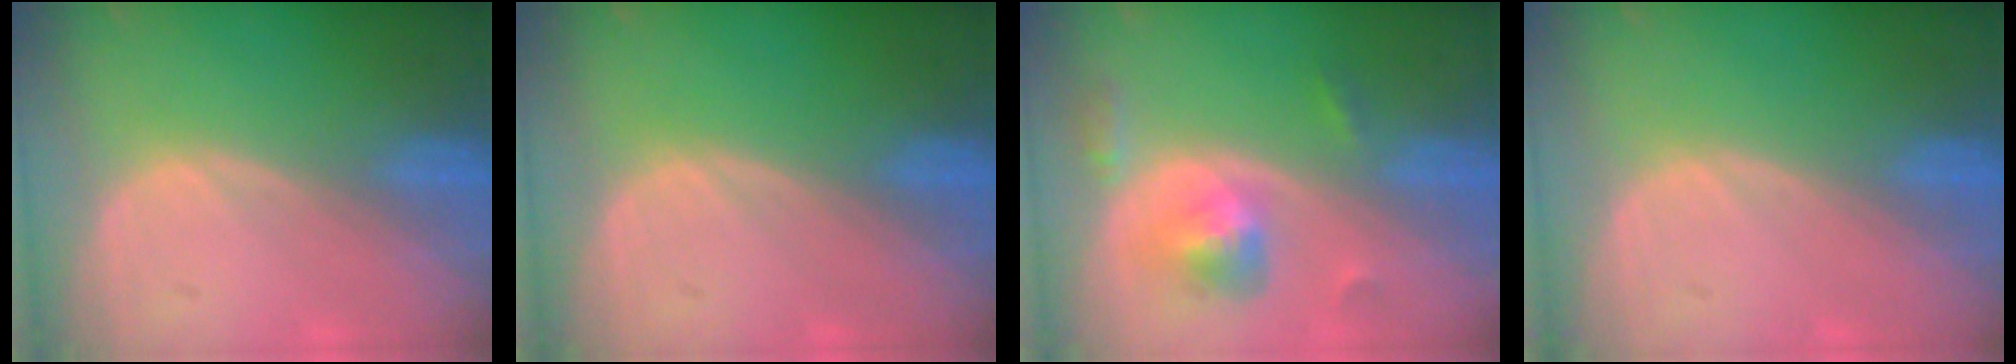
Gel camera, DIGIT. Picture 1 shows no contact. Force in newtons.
{"total": 0.0}
{"total": 5.7, "press": 5.2, "slide": 2.4}
{"total": 0.0}